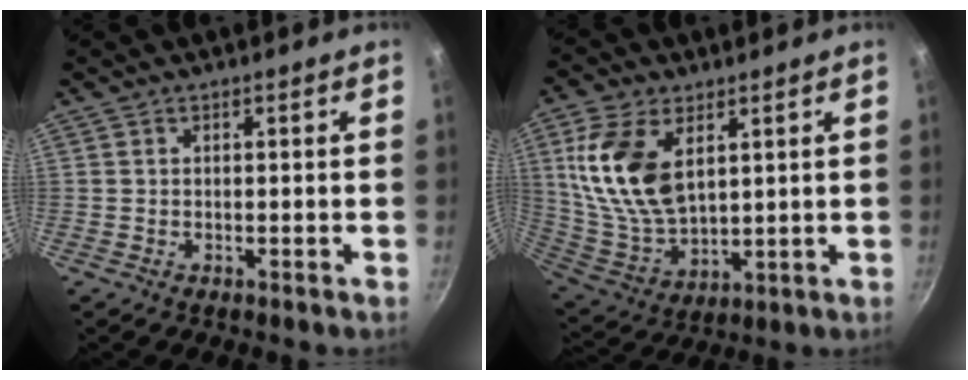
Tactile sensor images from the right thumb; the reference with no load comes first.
{"total": 16.7, "force": [5.4, 9.6, 12.6], "torque": [-0.237, -0.026, 0.118]}